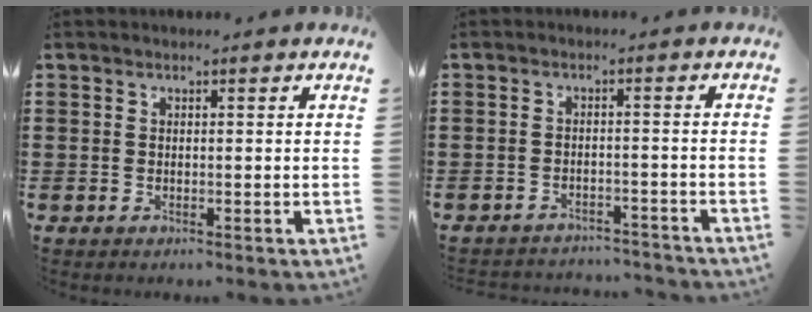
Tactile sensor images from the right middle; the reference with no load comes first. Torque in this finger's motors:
{"motor_torque": [0.34, -0.16, 0.24, 0.08]}